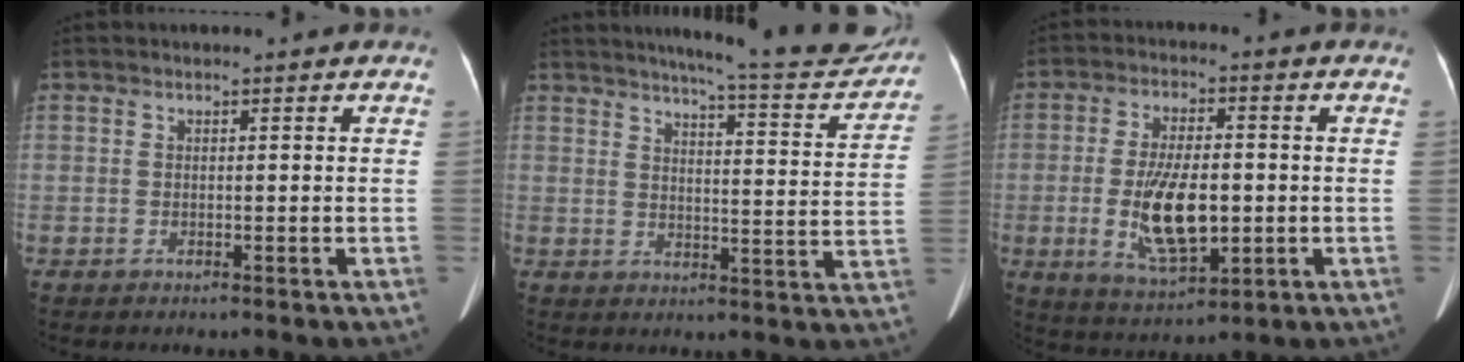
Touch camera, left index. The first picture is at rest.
{"total": 16.6, "force": [15.3, 1.4, 6.3], "torque": [-0.081, -0.044, 0.177]}
{"total": 10.7, "force": [-1.7, 4.0, 9.7], "torque": [-0.197, -0.010, -0.021]}